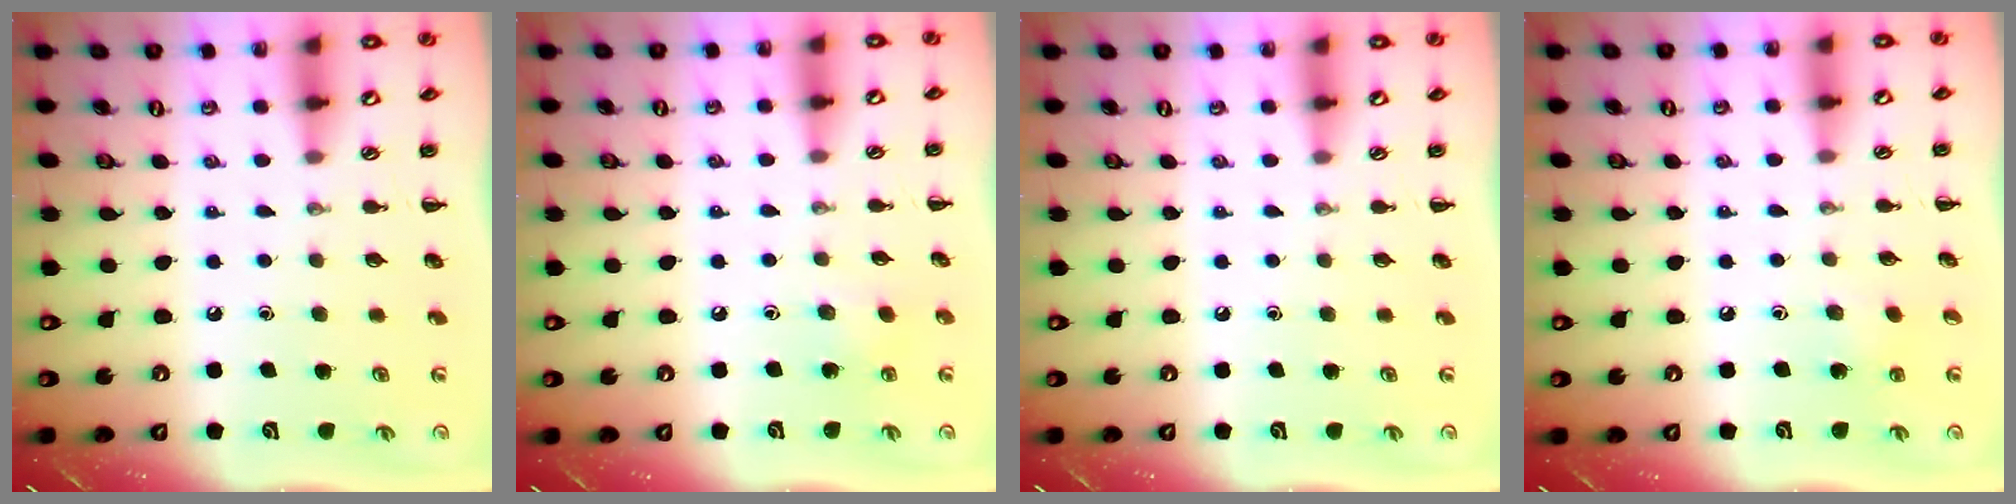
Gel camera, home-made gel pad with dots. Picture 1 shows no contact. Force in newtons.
{"total": 4.8, "press": 4.6, "slide": 1.3}
{"total": 0.0}
{"total": 5.7, "press": 5.5, "slide": 1.6}